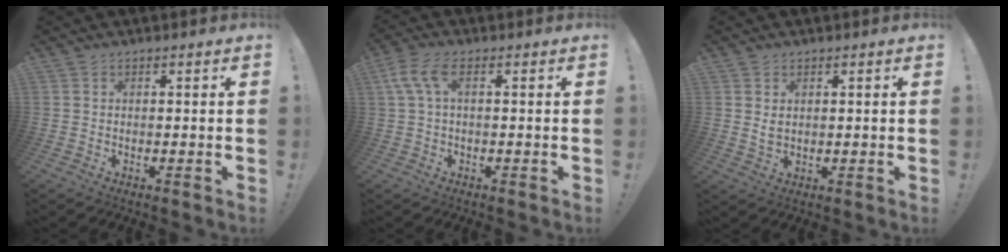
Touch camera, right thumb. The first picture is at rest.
{"total": 5.9, "force": [1.6, 2.0, 5.3], "torque": [-0.109, -0.003, 0.031]}
{"total": 2.9, "force": [1.4, 1.9, 1.6], "torque": [-0.017, -0.001, 0.024]}